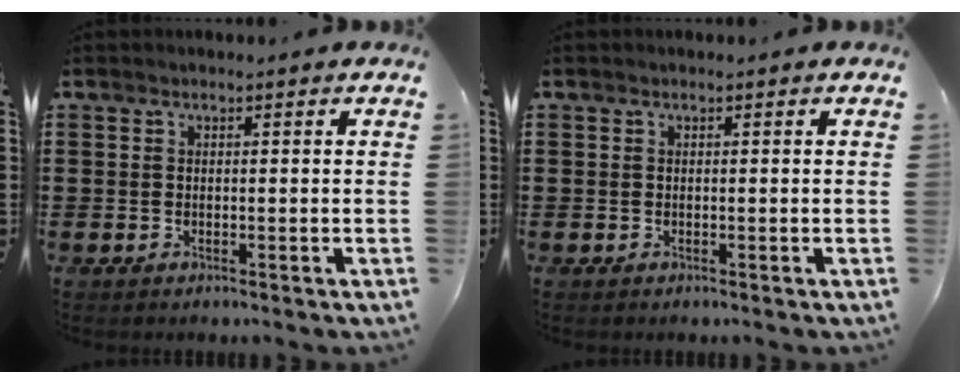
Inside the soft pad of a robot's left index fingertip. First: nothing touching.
{"total": 0.0}